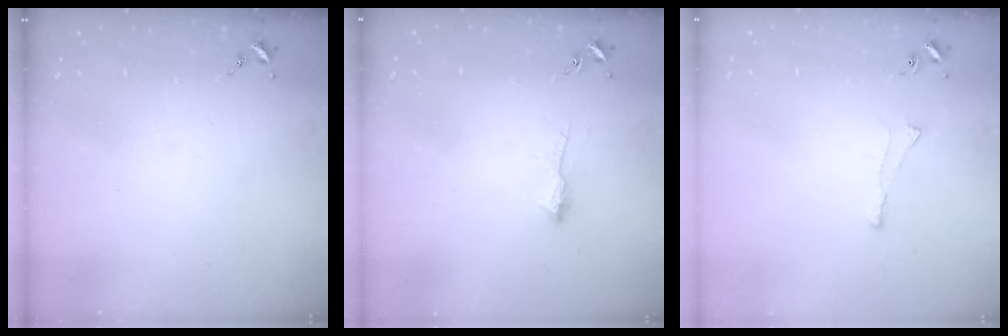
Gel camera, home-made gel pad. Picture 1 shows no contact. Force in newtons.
{"total": 6.0, "press": 5.9, "slide": 0.7}
{"total": 2.9, "press": 2.8, "slide": 0.7}